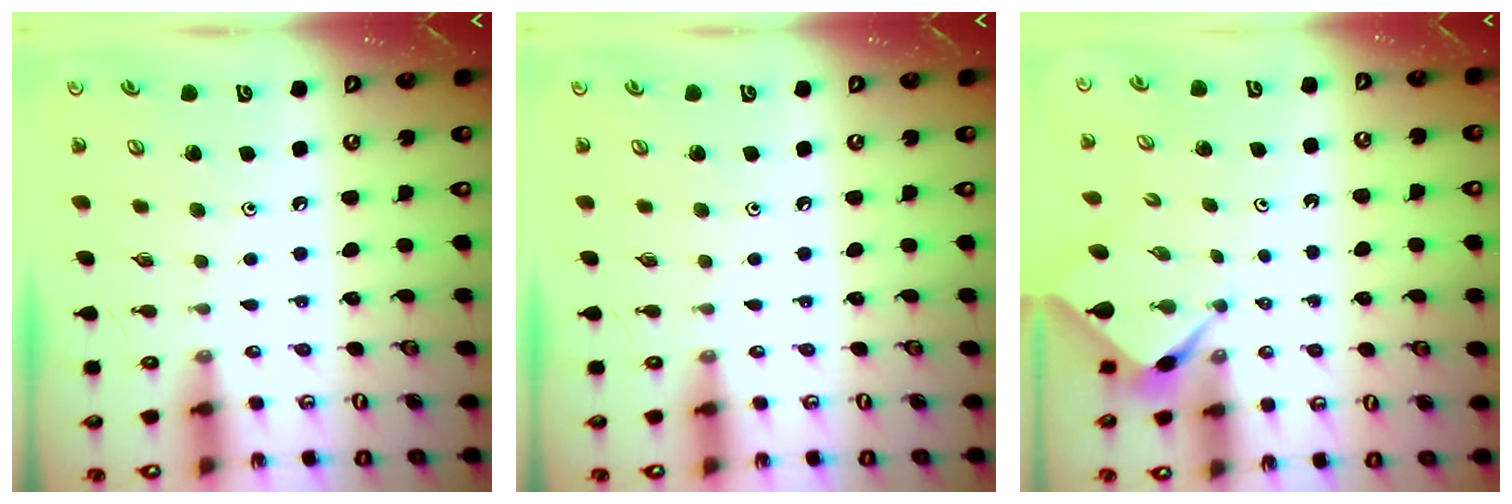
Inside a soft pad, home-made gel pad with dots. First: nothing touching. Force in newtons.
{"total": 0.0}
{"total": 2.4, "press": 2.3, "slide": 0.3}